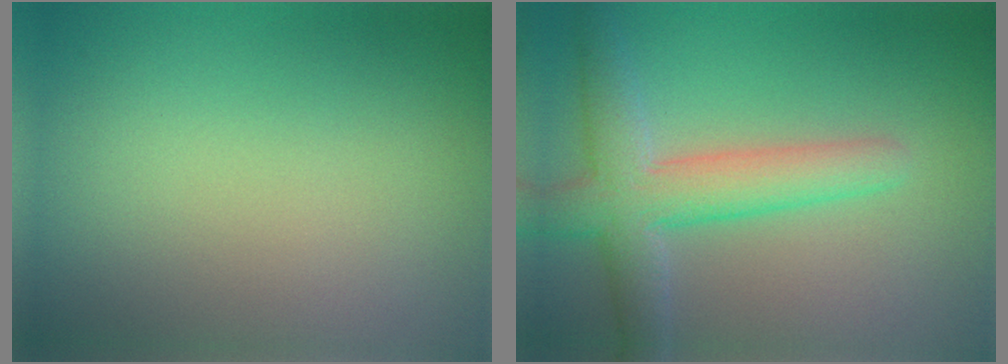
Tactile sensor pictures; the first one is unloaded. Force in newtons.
{"total": 5.4, "press": 5.4, "slide": 0.1}